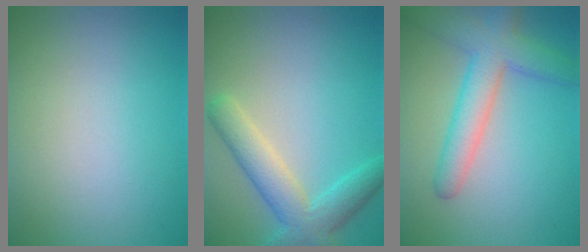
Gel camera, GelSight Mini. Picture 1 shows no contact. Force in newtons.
{"total": 5.0, "press": 5.0, "slide": 0.3}
{"total": 5.1, "press": 5.1, "slide": 0.2}